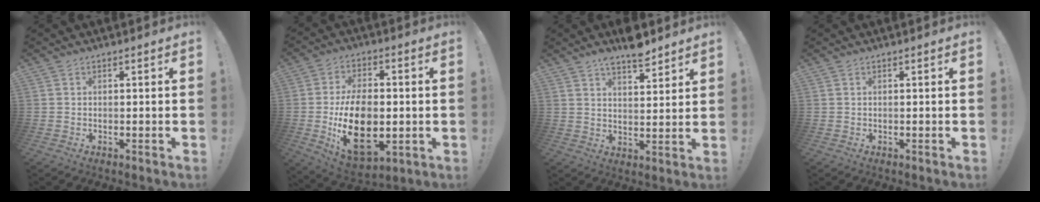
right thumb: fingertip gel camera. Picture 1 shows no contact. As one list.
[{"total": 19.5, "force": [-3.5, 11.8, 15.2], "torque": [-0.273, -0.002, -0.052]}, {"total": 7.2, "force": [6.0, 2.0, 3.6], "torque": [-0.047, -0.044, 0.102]}, {"total": 0.0}]